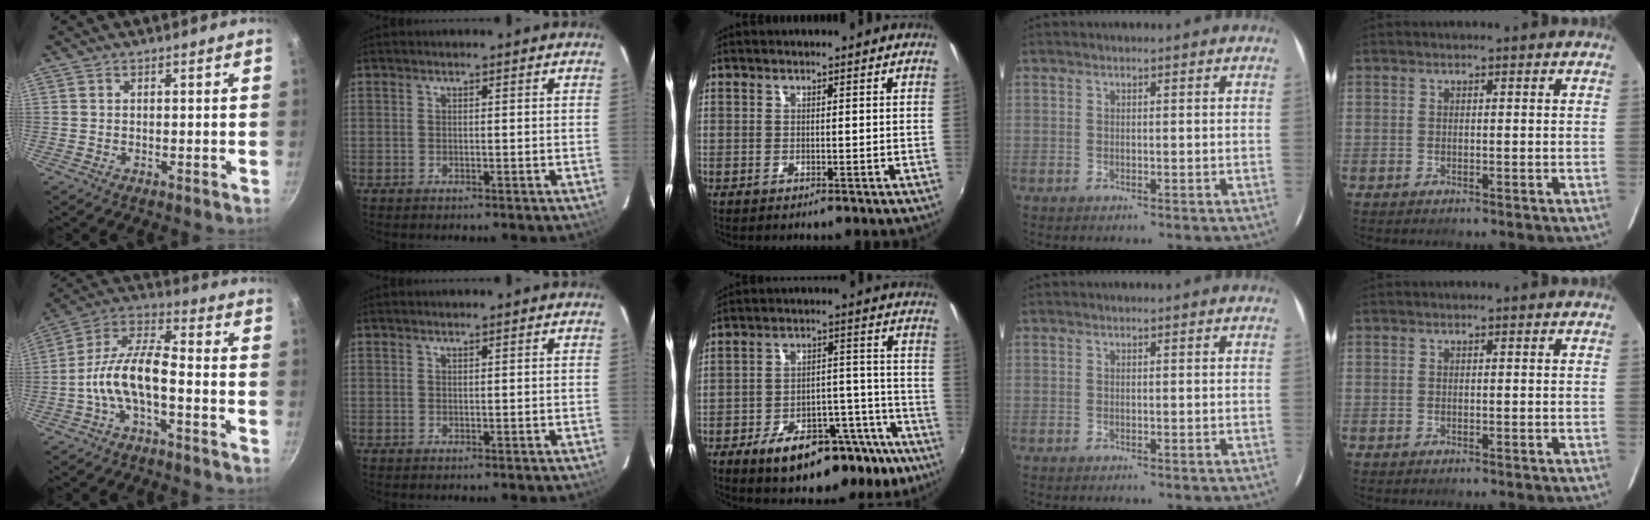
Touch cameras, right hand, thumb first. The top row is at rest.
{"thumb": {"total": 10.9, "force": [-3.6, 4.2, 9.3], "torque": [-0.182, 0.045, -0.081]}, "middle": {"total": 20.1, "force": [-13.1, 8.9, 12.4], "torque": [-0.188, 0.009, -0.168]}}